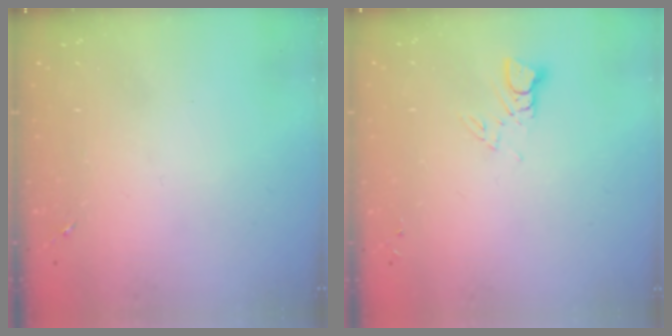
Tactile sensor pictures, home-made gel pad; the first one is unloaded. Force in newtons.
{"total": 3.2, "press": 3.2, "slide": 0.3}